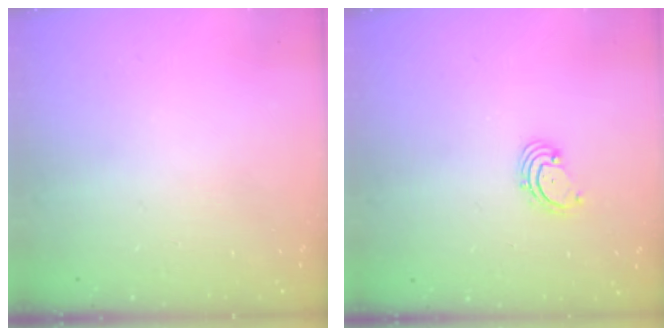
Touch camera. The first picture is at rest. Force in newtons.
{"total": 1.9, "press": 1.8, "slide": 0.2}